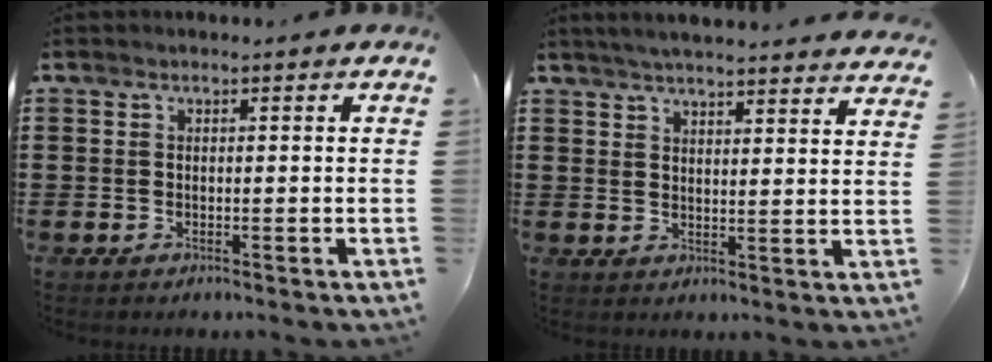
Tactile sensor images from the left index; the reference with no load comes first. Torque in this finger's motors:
{"motor_torque": [2.14, 0.00, 0.44, 0.09]}